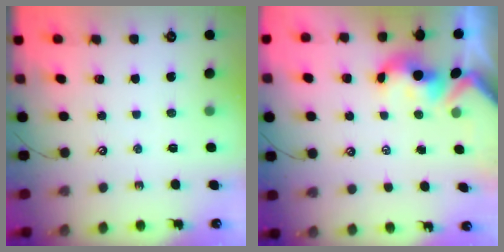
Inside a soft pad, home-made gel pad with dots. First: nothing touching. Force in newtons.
{"total": 2.1, "press": 1.9, "slide": 0.7}